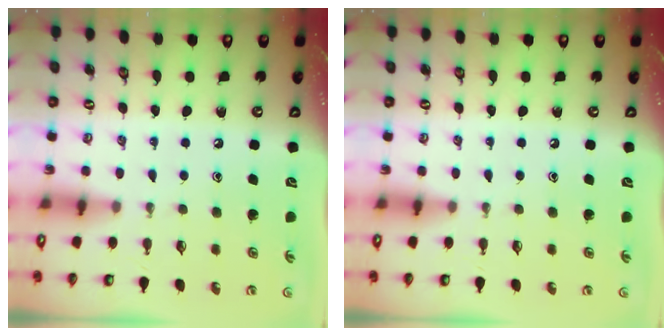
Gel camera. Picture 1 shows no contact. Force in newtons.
{"total": 0.0}